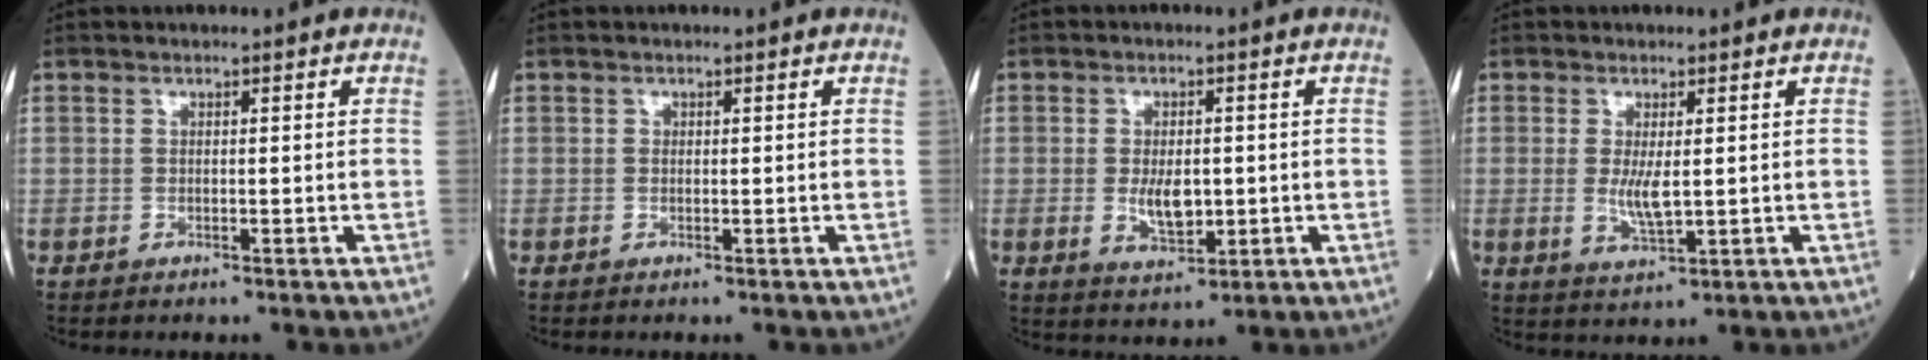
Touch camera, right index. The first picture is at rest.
{"total": 0.0}
{"total": 5.2, "force": [-0.5, 2.3, 4.6], "torque": [-0.083, -0.008, -0.002]}
{"total": 4.0, "force": [0.1, 0.9, 3.9], "torque": [-0.080, -0.010, 0.007]}